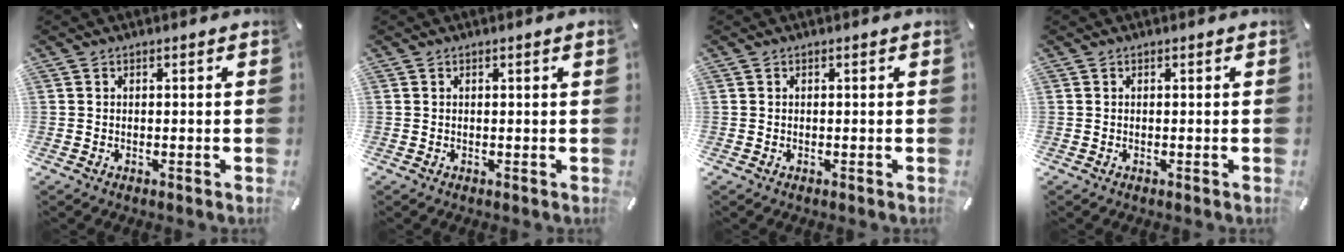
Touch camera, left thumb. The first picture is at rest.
{"total": 0.7, "force": [0.2, -0.1, 0.6], "torque": [-0.009, -0.001, 0.003]}
{"total": 0.0}
{"total": 0.0}